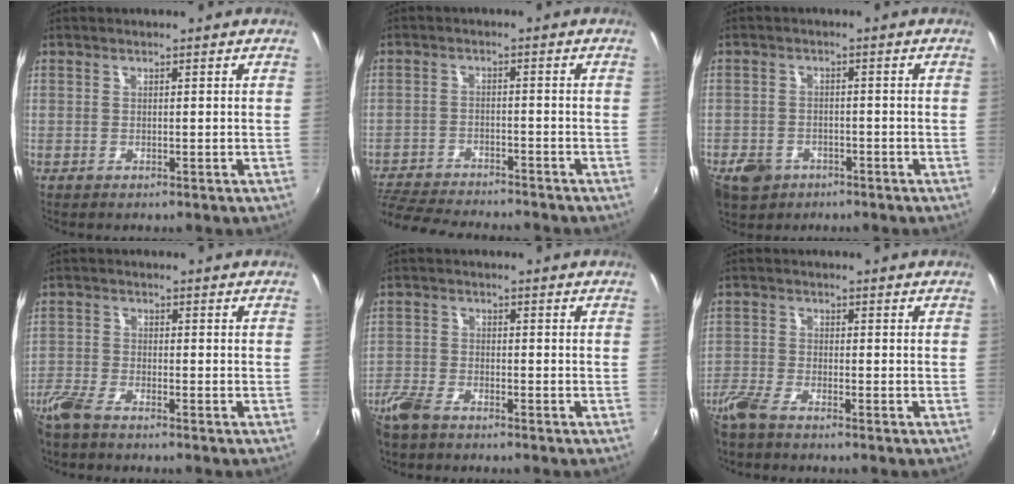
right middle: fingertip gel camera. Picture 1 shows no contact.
{"total": 13.8, "force": [-12.4, 2.7, 5.3], "torque": [-0.129, -0.019, -0.200]}
{"total": 6.6, "force": [-3.9, 4.6, 2.6], "torque": [-0.071, 0.000, -0.061]}
{"total": 5.3, "force": [-4.5, 1.1, 2.6], "torque": [-0.071, -0.015, -0.095]}
{"total": 5.9, "force": [-4.8, 2.0, 2.7], "torque": [-0.075, -0.012, -0.100]}
{"total": 5.0, "force": [-4.3, 0.7, 2.4], "torque": [-0.068, -0.015, -0.090]}